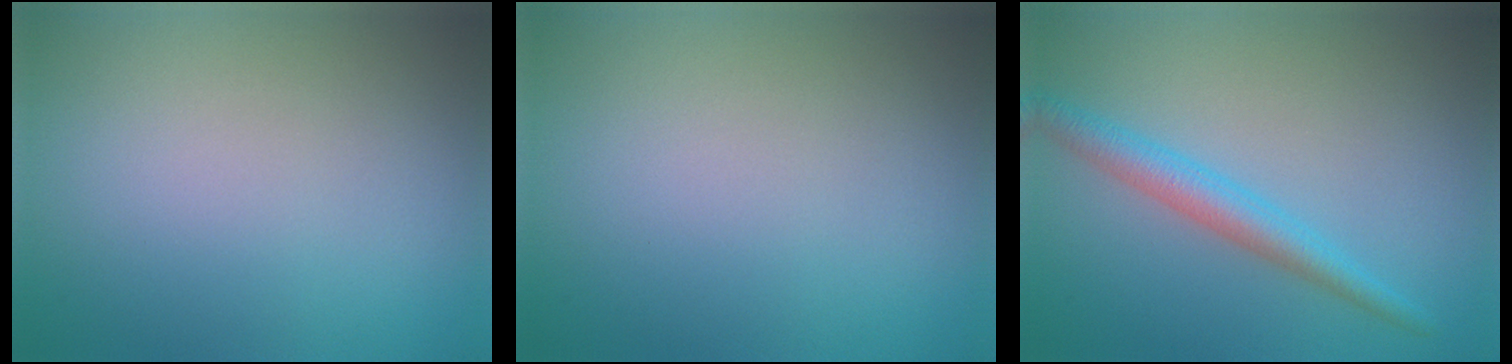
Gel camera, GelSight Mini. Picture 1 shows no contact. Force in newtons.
{"total": 0.0}
{"total": 3.1, "press": 3.1, "slide": 0.1}